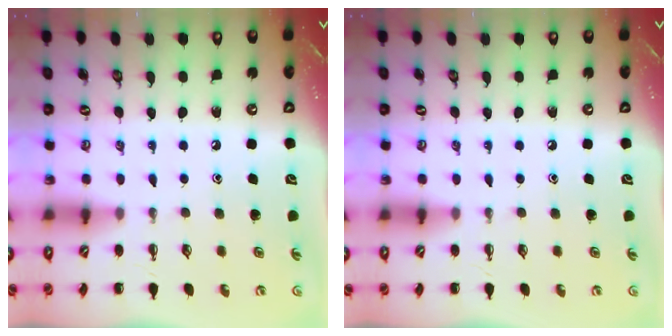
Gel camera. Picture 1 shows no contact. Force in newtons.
{"total": 0.0}